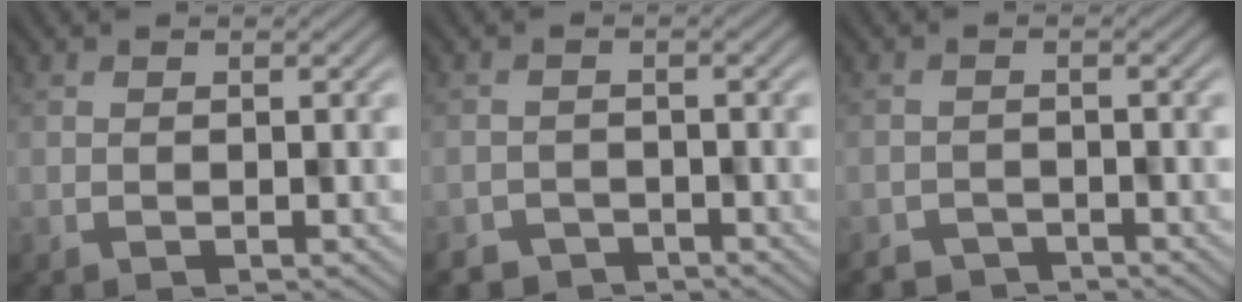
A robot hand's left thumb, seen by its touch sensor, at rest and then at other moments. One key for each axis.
{"total": 2.8, "fx": -2.5, "fy": 1.2, "fz": -0.3, "tx": 0.010, "ty": -0.004, "tz": -0.038}
{"total": 2.7, "fx": -2.6, "fy": 0.9, "fz": -0.3, "tx": 0.009, "ty": -0.006, "tz": -0.042}